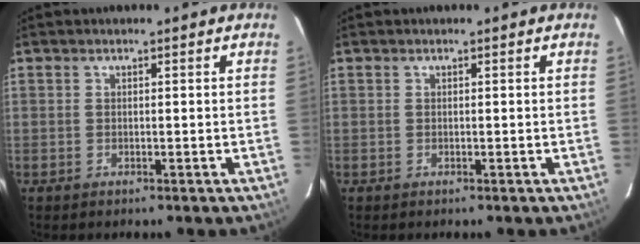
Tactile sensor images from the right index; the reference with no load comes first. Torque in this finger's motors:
{"motor_torque": [0.00, 0.00, 0.01, 0.00]}